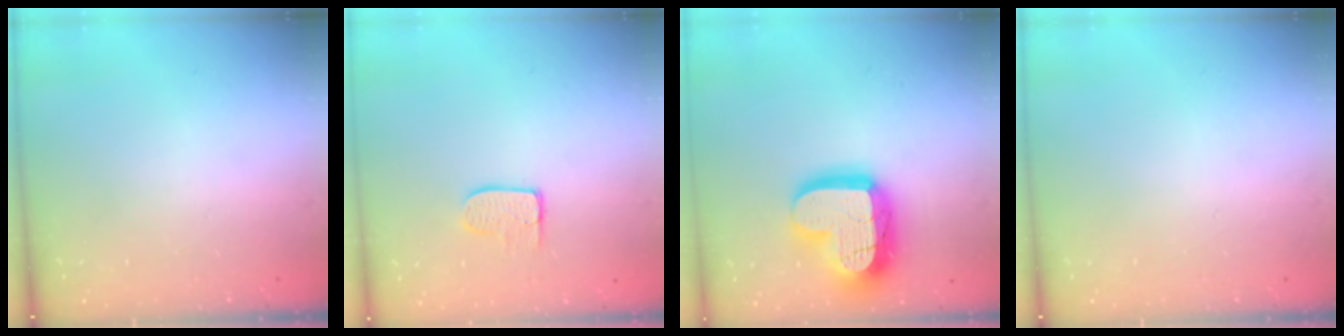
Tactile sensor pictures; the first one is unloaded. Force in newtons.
{"total": 6.8, "press": 6.7, "slide": 0.4}
{"total": 21.7, "press": 21.6, "slide": 1.9}
{"total": 0.0}